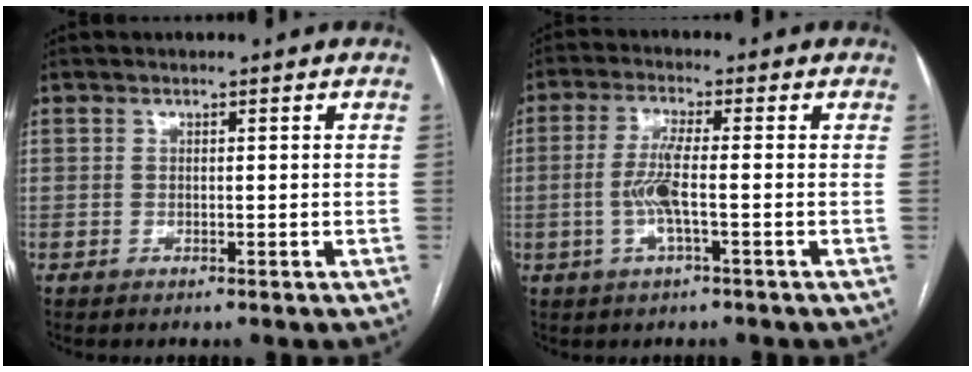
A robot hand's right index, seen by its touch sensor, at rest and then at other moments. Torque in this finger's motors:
{"motor_torque": [1.15, -0.05, 0.67, 0.17]}